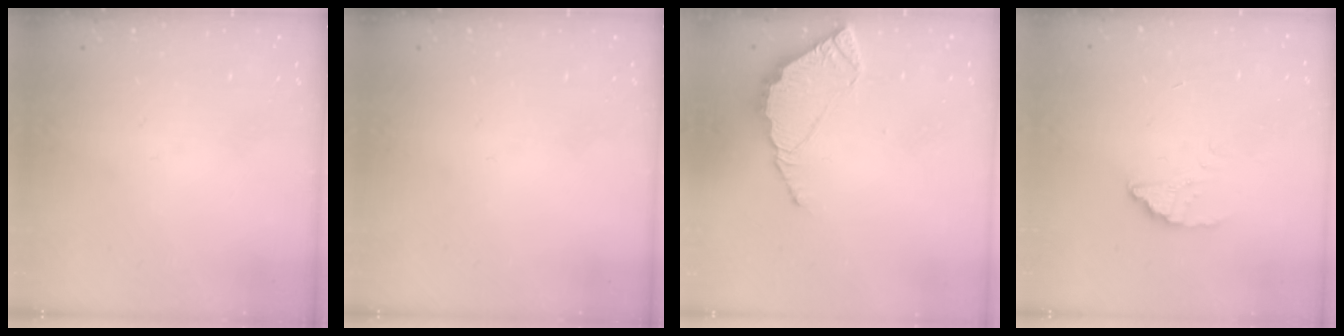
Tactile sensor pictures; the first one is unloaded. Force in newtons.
{"total": 0.0}
{"total": 6.1, "press": 6.1, "slide": 0.3}
{"total": 2.5, "press": 2.5, "slide": 0.1}